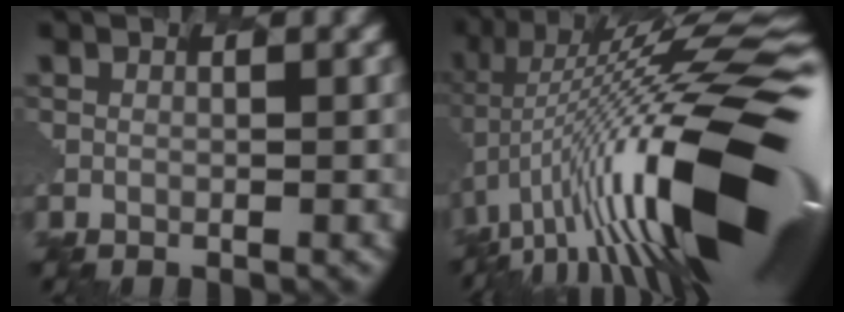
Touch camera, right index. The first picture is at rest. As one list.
[{"total": 18.0, "force": [-1.3, 6.0, 16.9], "torque": [-0.270, 0.014, -0.026]}]